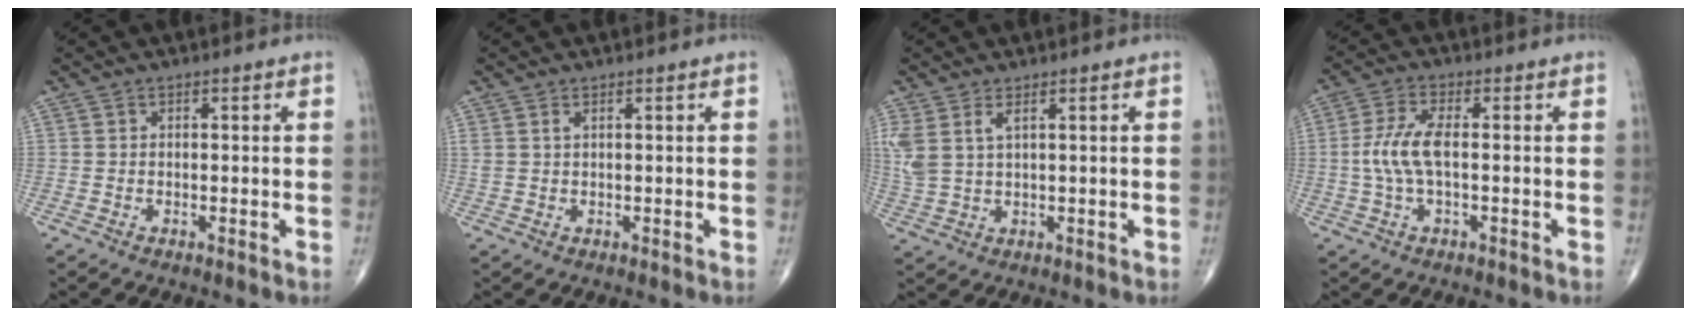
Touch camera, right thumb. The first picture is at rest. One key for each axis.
{"total": 1.1, "fx": 0.6, "fy": 0.5, "fz": 0.9, "tx": -0.023, "ty": 0.011, "tz": 0.016}
{"total": 5.7, "fx": 2.4, "fy": 2.5, "fz": 4.6, "tx": -0.122, "ty": 0.001, "tz": 0.057}
{"total": 6.9, "fx": -0.3, "fy": 2.5, "fz": 6.4, "tx": -0.158, "ty": 0.012, "tz": -0.010}